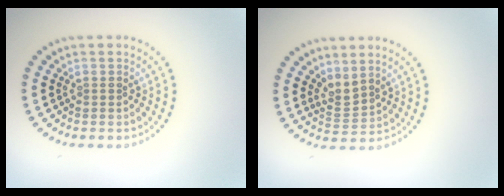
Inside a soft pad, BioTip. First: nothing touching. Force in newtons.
{"total": 2.2, "press": 1.5, "slide": 1.6}